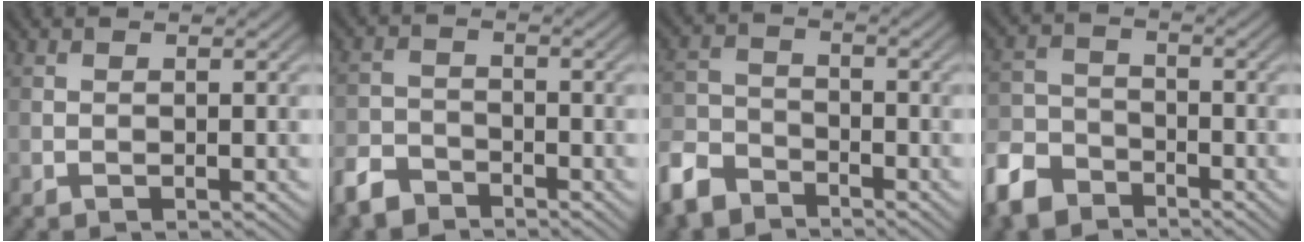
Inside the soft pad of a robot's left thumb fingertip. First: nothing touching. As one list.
[{"total": 4.7, "force": [-3.9, 2.1, 1.5], "torque": [-0.032, -0.005, -0.089]}, {"total": 7.4, "force": [-5.8, 3.7, 2.9], "torque": [-0.074, -0.010, -0.133]}, {"total": 7.5, "force": [-5.6, 4.0, 3.0], "torque": [-0.078, -0.010, -0.128]}]